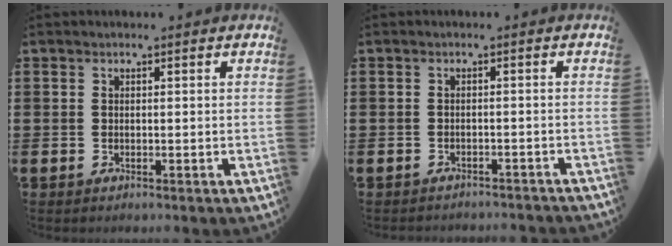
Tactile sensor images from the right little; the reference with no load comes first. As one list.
[{"total": 1.2, "force": [-1.2, 0.0, -0.1], "torque": [-0.002, 0.002, -0.024]}]